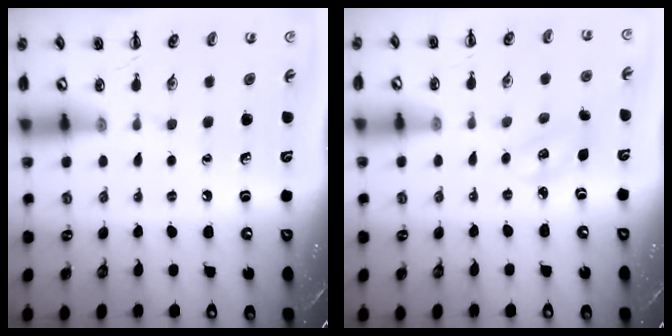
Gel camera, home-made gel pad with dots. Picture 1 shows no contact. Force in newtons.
{"total": 4.4, "press": 4.2, "slide": 1.2}